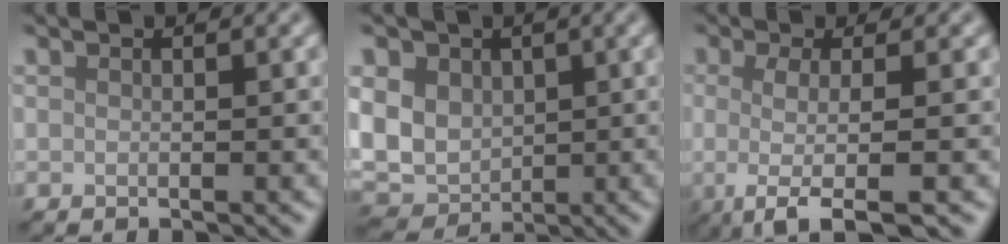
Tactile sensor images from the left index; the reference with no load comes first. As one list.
[{"total": 7.4, "force": [1.2, 5.9, 4.3], "torque": [-0.095, 0.011, 0.011]}, {"total": 4.9, "force": [-1.3, 1.3, 4.6], "torque": [-0.071, -0.011, -0.033]}]